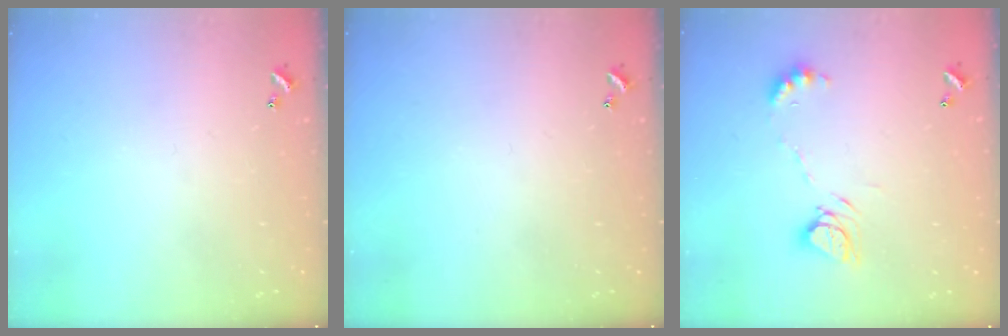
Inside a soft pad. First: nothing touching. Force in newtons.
{"total": 0.0}
{"total": 7.7, "press": 7.7, "slide": 0.2}